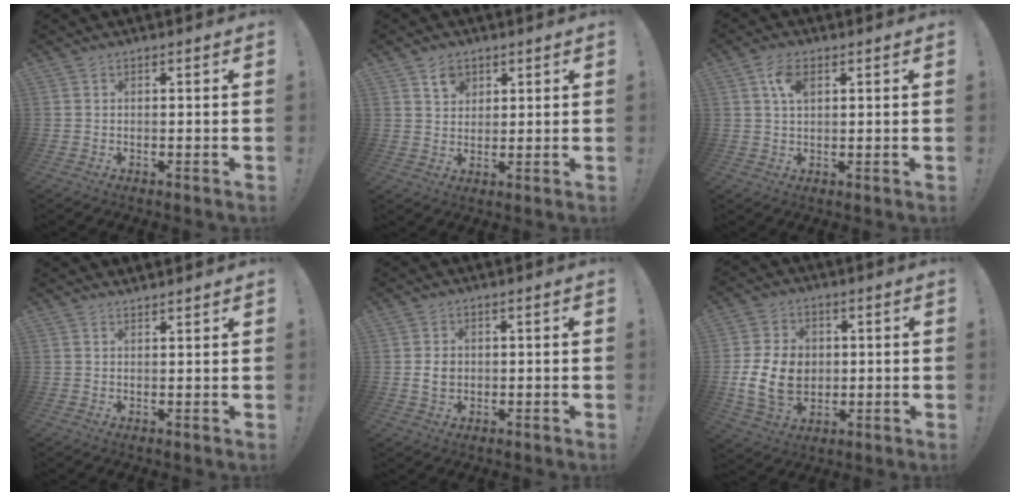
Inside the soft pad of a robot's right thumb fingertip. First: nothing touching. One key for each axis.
{"total": 5.0, "fx": 3.2, "fy": 3.5, "fz": 1.5, "tx": -0.015, "ty": -0.015, "tz": 0.056}
{"total": 5.7, "fx": 2.2, "fy": 3.1, "fz": 4.2, "tx": -0.071, "ty": -0.001, "tz": 0.037}
{"total": 1.4, "fx": 1.4, "fy": -0.1, "fz": 0.1, "tx": 0.013, "ty": -0.014, "tz": 0.024}
{"total": 3.6, "fx": -0.2, "fy": 2.8, "fz": 2.2, "tx": -0.033, "ty": -0.001, "tz": -0.007}
{"total": 14.2, "fx": -0.7, "fy": 10.7, "fz": 9.3, "tx": -0.169, "ty": -0.002, "tz": -0.008}